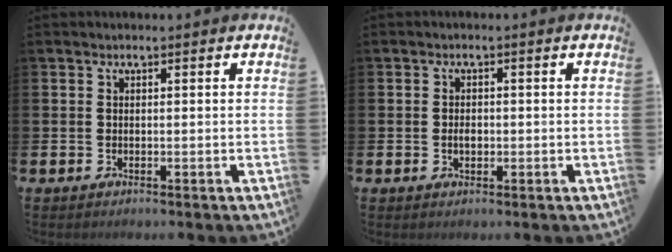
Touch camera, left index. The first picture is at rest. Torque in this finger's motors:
{"motor_torque": [0.11, 0.01, 0.05, 0.03]}